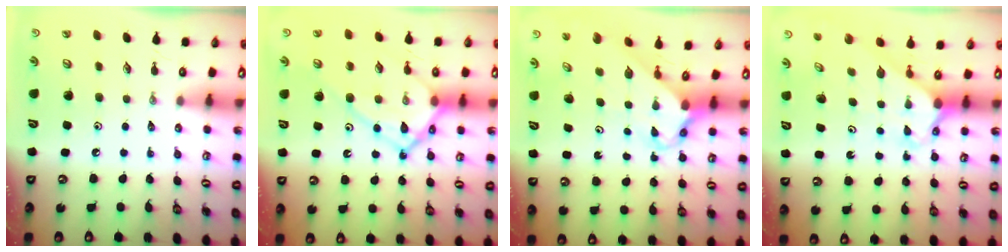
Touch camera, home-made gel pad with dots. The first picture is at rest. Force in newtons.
{"total": 15.0, "press": 15.0, "slide": 1.2}
{"total": 2.7, "press": 2.7, "slide": 0.2}
{"total": 2.3, "press": 2.3, "slide": 0.1}